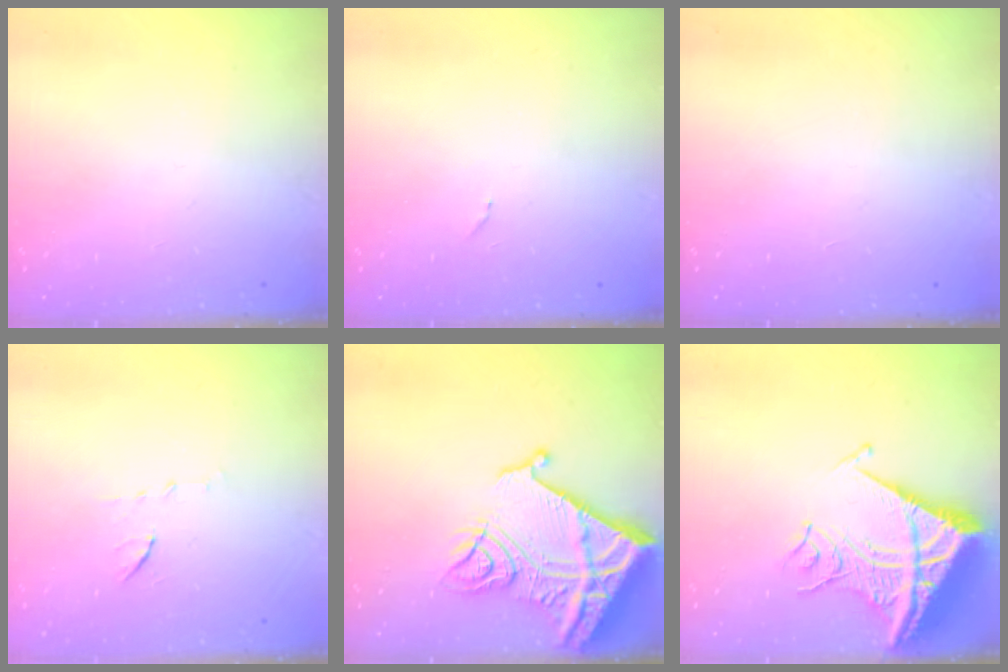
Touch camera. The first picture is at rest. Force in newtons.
{"total": 5.0, "press": 5.0, "slide": 0.3}
{"total": 1.5, "press": 1.5, "slide": 0.1}
{"total": 5.7, "press": 5.6, "slide": 1.3}
{"total": 18.7, "press": 18.6, "slide": 2.1}
{"total": 16.6, "press": 16.4, "slide": 2.0}